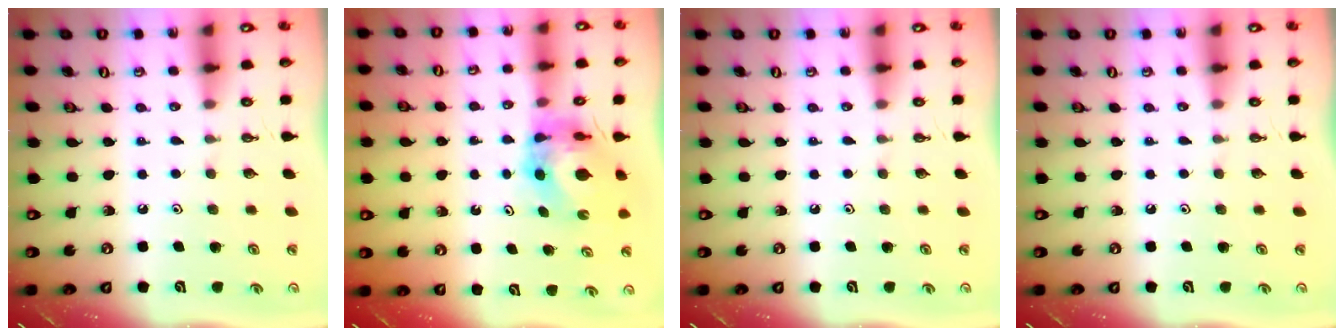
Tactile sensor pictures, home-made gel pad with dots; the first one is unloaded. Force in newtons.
{"total": 6.6, "press": 6.6, "slide": 0.9}
{"total": 0.0}
{"total": 0.0}